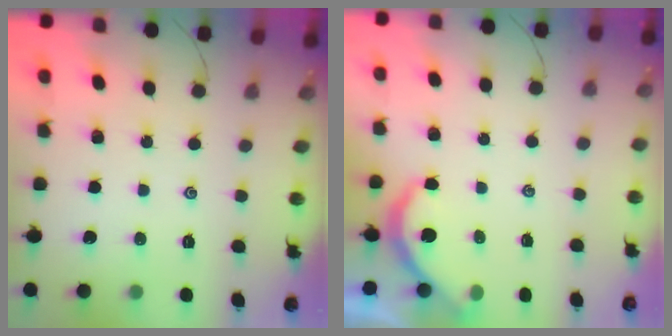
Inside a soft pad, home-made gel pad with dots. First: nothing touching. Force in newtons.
{"total": 4.0, "press": 4.0, "slide": 0.4}